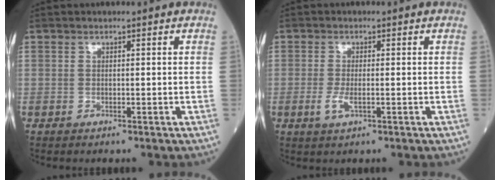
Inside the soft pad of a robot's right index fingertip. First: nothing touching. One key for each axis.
{"total": 2.4, "fx": -0.7, "fy": 0.6, "fz": 2.2, "tx": -0.055, "ty": -0.007, "tz": -0.011}